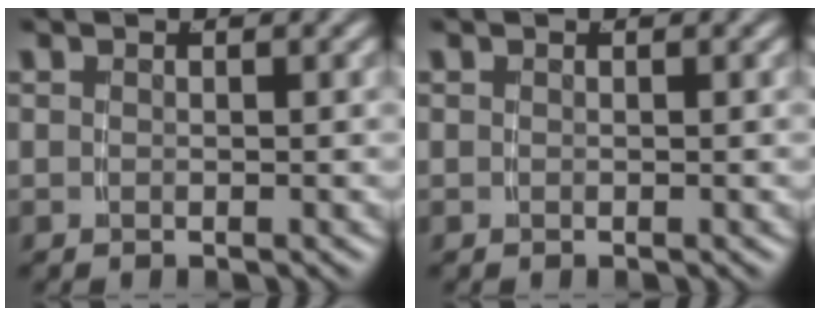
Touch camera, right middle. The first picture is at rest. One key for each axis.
{"total": 0.0}